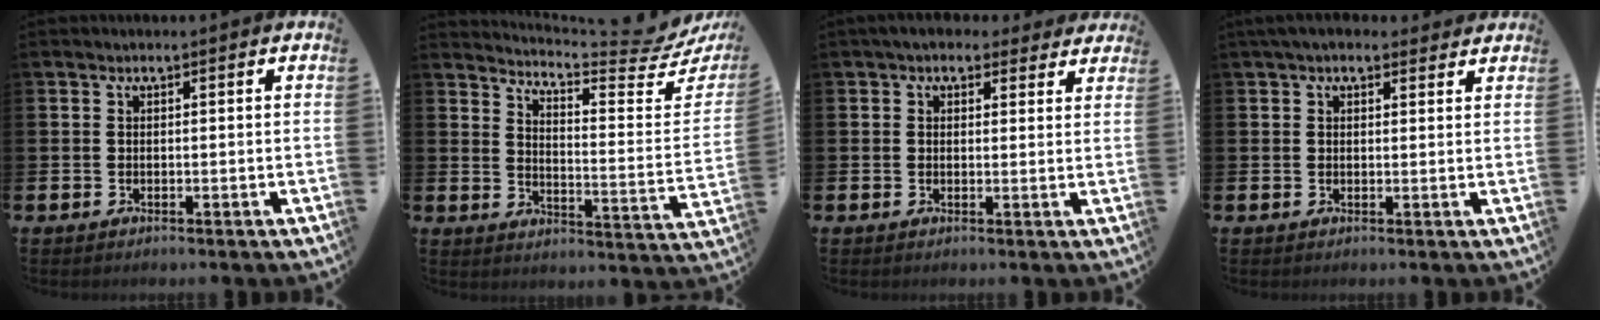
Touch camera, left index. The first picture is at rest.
{"total": 5.5, "force": [4.8, 0.2, 2.7], "torque": [-0.054, -0.057, 0.071]}
{"total": 3.8, "force": [3.3, 1.7, 0.9], "torque": [-0.017, -0.009, 0.058]}
{"total": 3.1, "force": [2.7, 1.2, 1.1], "torque": [-0.017, -0.006, 0.047]}